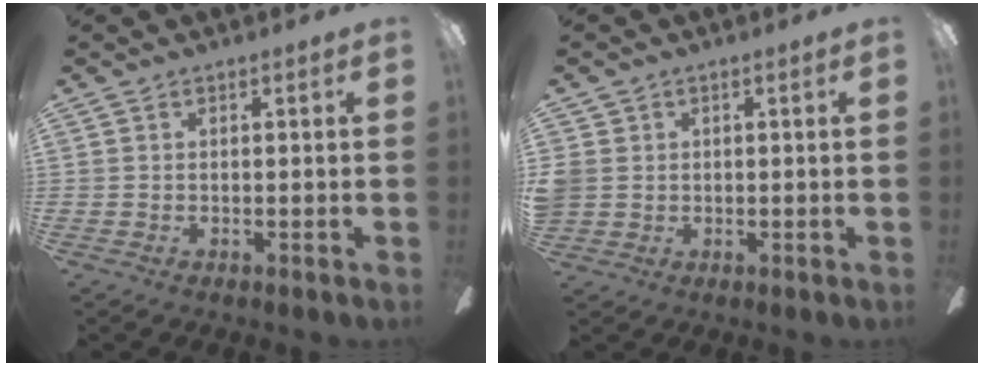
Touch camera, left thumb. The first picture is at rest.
{"total": 3.2, "force": [0.6, 3.0, 0.8], "torque": [-0.020, 0.007, 0.014]}